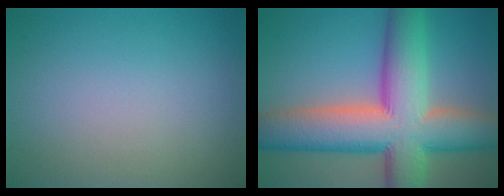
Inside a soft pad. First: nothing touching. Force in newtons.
{"total": 13.7, "press": 13.7, "slide": 0.8}